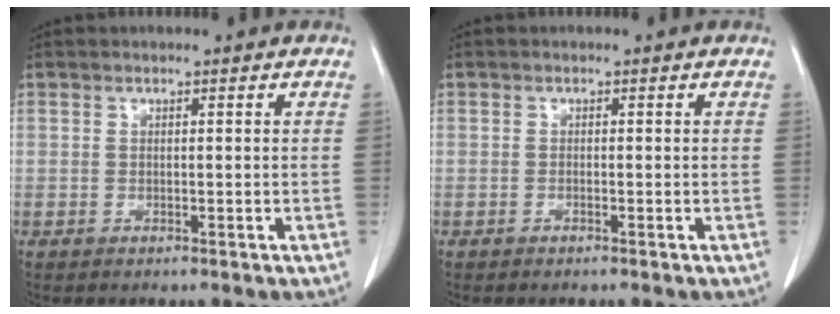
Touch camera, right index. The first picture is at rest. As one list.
[{"total": 0.0}]